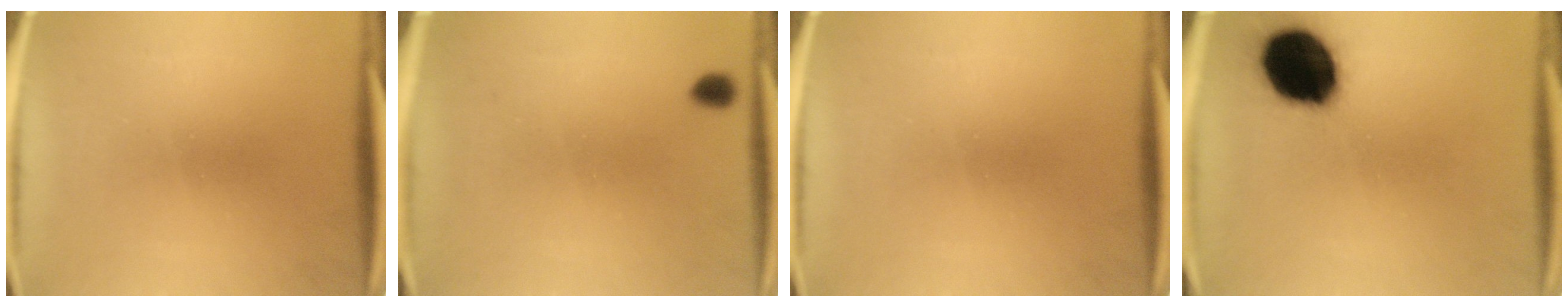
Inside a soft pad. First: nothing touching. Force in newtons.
{"total": 1.3}
{"total": 0.0}
{"total": 20.1}